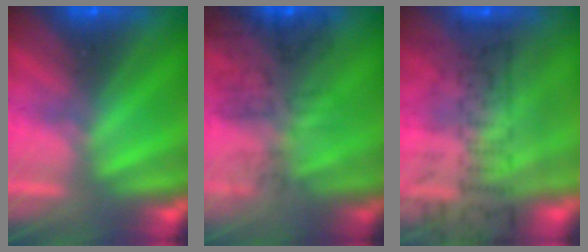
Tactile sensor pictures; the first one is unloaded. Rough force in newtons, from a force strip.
{"total": 4.6}
{"total": 7.9}